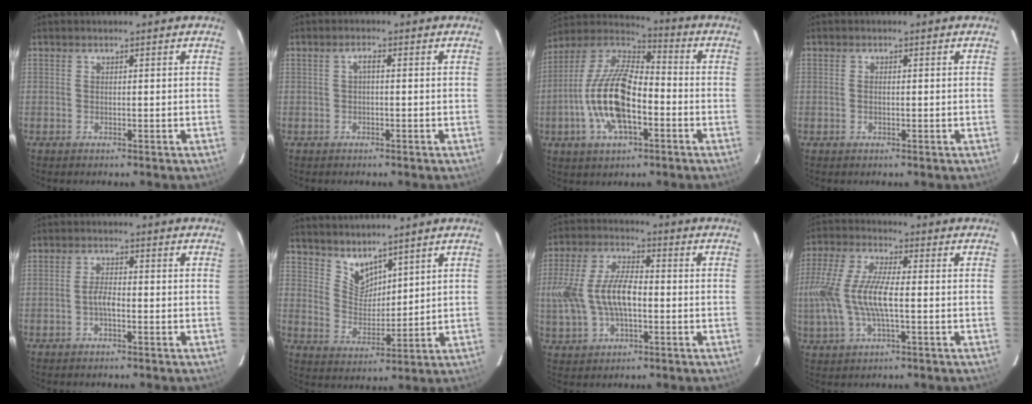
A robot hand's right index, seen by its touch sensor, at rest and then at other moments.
{"total": 1.2, "force": [-0.1, 0.3, 1.2], "torque": [-0.022, 0.007, -0.004]}
{"total": 17.4, "force": [-4.8, 7.6, 14.9], "torque": [-0.311, -0.001, -0.094]}
{"total": 0.9, "force": [-0.1, 0.5, 0.8], "torque": [-0.016, 0.001, -0.004]}
{"total": 2.6, "force": [-1.0, 0.8, 2.3], "torque": [-0.048, 0.005, -0.019]}
{"total": 5.7, "force": [4.9, 2.6, 1.5], "torque": [-0.016, -0.001, 0.097]}
{"total": 13.5, "force": [-1.4, 7.1, 11.4], "torque": [-0.244, 0.009, -0.021]}
{"total": 14.0, "force": [-1.4, 4.8, 13.1], "torque": [-0.279, 0.002, -0.029]}